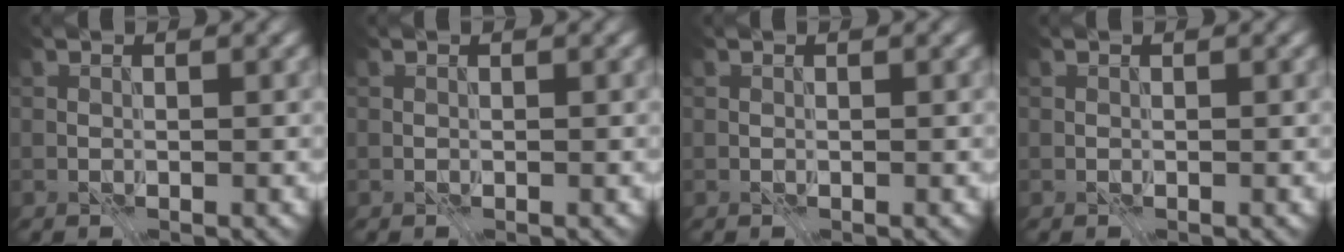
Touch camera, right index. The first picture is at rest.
{"total": 0.0}
{"total": 0.0}
{"total": 0.0}